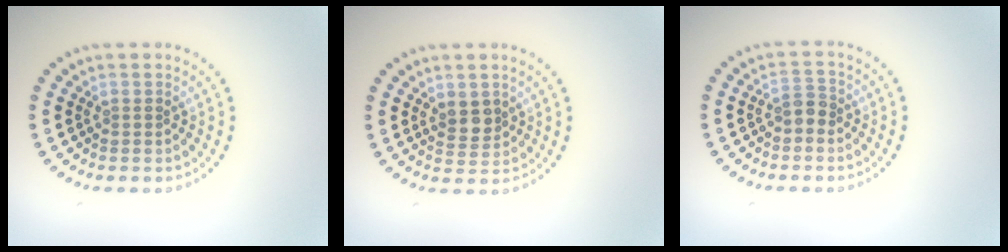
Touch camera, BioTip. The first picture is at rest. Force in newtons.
{"total": 2.0, "press": 1.9, "slide": 0.7}
{"total": 1.4, "press": 1.3, "slide": 0.7}